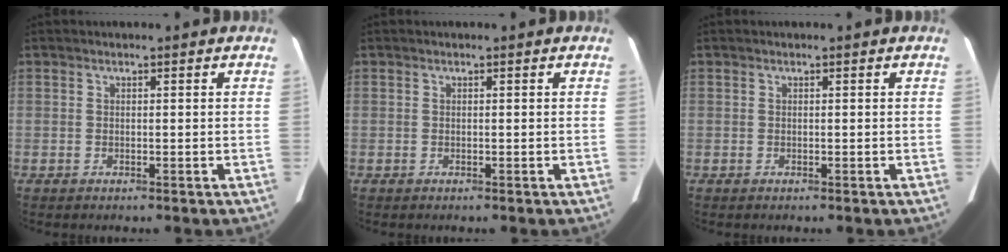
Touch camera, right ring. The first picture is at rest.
{"total": 0.0}
{"total": 0.0}